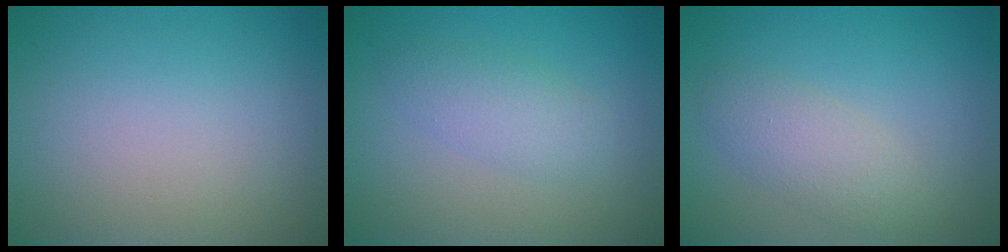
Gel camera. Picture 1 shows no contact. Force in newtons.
{"total": 2.6, "press": 2.6, "slide": 0.1}
{"total": 2.8, "press": 2.8, "slide": 0.1}